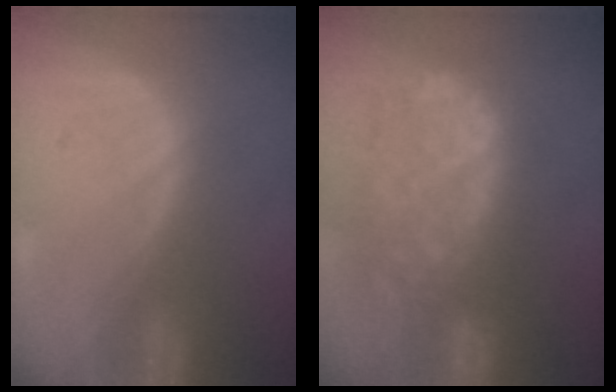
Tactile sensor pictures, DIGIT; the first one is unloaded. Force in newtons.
{"total": 12.5, "press": 10.2, "slide": 7.1}